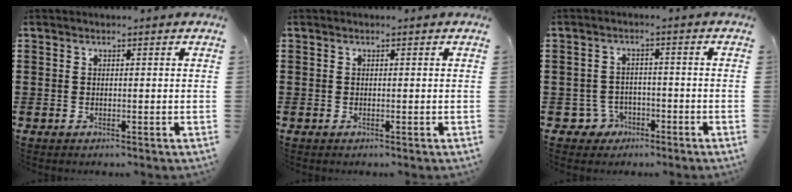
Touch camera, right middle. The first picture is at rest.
{"total": 0.0}
{"total": 3.8, "force": [-2.4, 2.7, 0.9], "torque": [-0.033, 0.003, -0.053]}